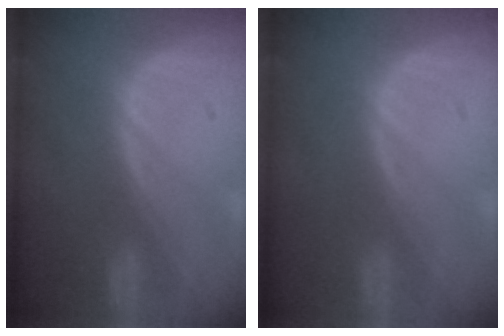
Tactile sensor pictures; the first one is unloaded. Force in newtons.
{"total": 0.0}